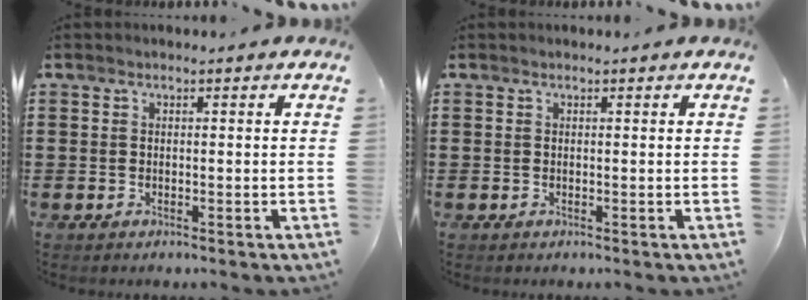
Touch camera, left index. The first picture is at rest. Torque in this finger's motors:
{"motor_torque": [0.06, 0.03, 0.00, 0.00]}